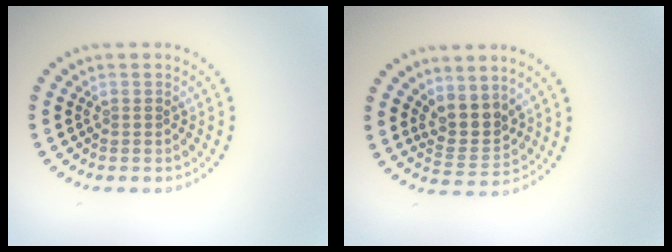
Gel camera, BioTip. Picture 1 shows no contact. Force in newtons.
{"total": 3.0, "press": 2.3, "slide": 1.8}